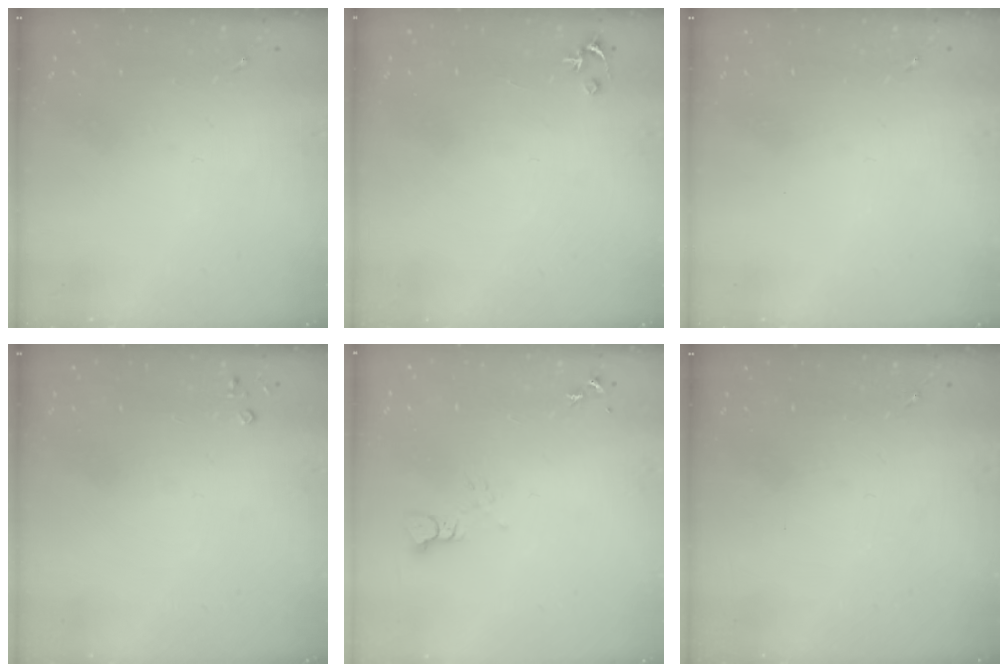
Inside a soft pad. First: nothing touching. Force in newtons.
{"total": 2.5, "press": 2.5, "slide": 0.2}
{"total": 0.0}
{"total": 2.2, "press": 2.2, "slide": 0.3}
{"total": 3.2, "press": 3.2, "slide": 0.1}
{"total": 0.0}